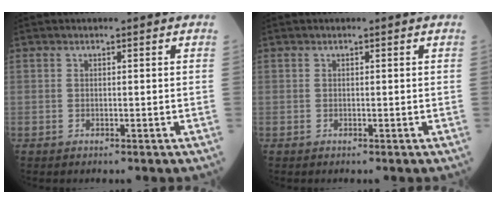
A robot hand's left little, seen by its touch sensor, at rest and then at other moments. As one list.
[{"total": 0.0}]